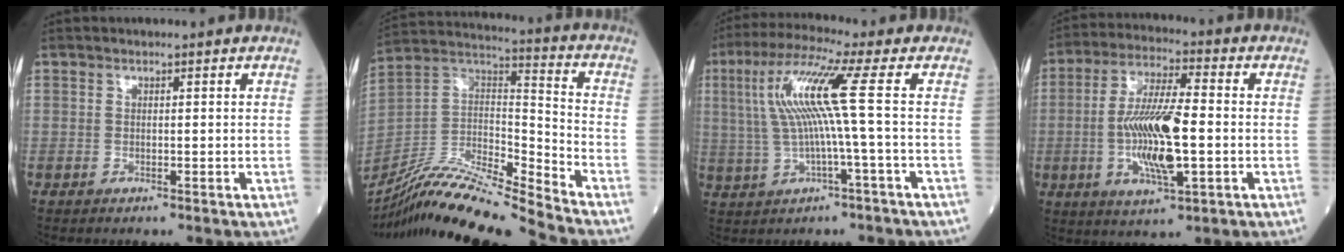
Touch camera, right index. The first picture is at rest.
{"total": 19.1, "force": [-17.5, -1.3, 7.7], "torque": [-0.152, 0.015, -0.320]}
{"total": 9.8, "force": [1.2, -1.1, 9.6], "torque": [-0.198, 0.021, 0.027]}
{"total": 12.8, "force": [-1.7, 2.5, 12.4], "torque": [-0.241, -0.001, -0.028]}